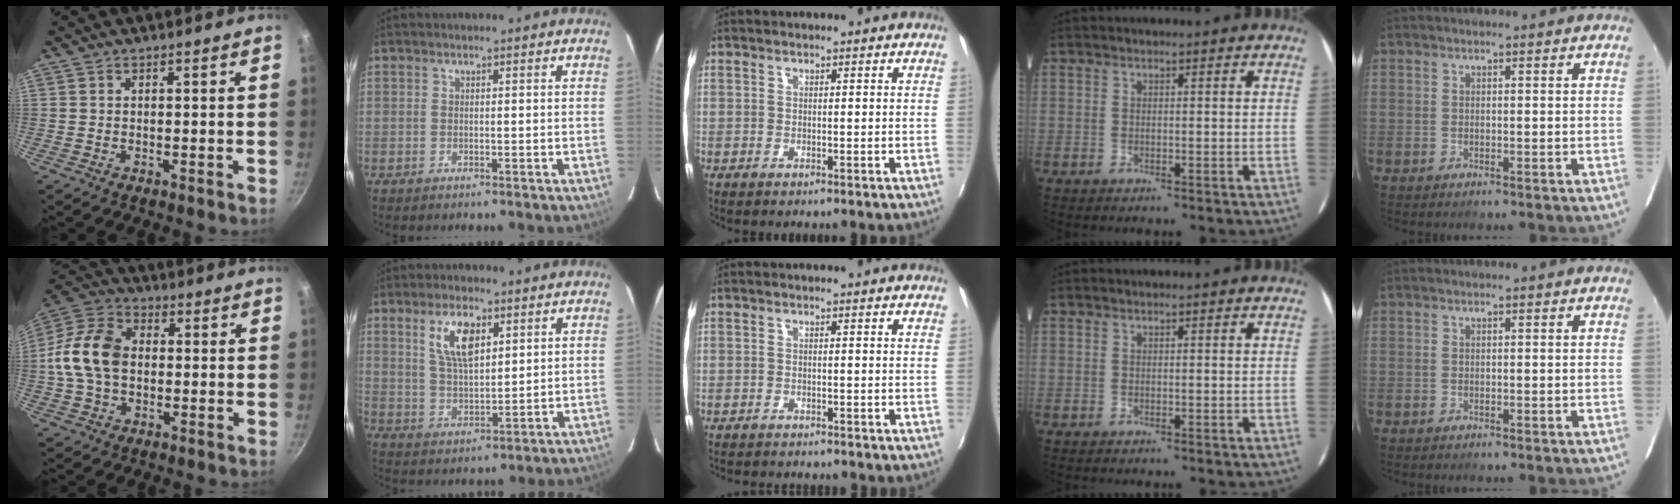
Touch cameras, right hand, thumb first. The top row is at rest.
{"thumb": {"total": 13.6, "force": [-0.1, 9.7, 9.5], "torque": [-0.164, 0.027, -0.018]}, "index": {"total": 8.6, "force": [3.9, 3.8, 6.7], "torque": [-0.125, 0.006, 0.080]}, "middle": {"total": 4.3, "force": [-4.0, 0.6, 1.3], "torque": [-0.036, -0.012, -0.060]}}